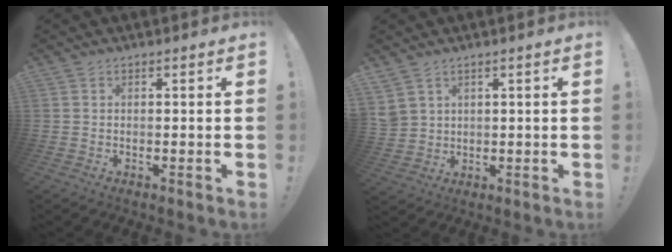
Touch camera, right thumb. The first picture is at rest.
{"total": 4.6, "force": [3.2, 3.0, 1.2], "torque": [-0.026, -0.014, 0.066]}